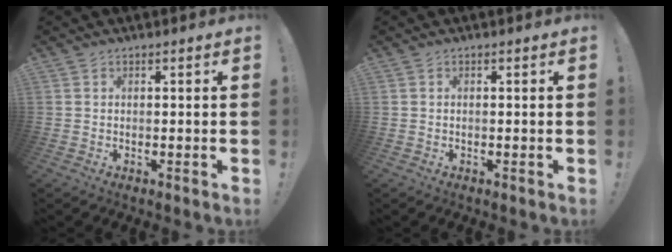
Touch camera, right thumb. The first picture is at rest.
{"total": 0.0}